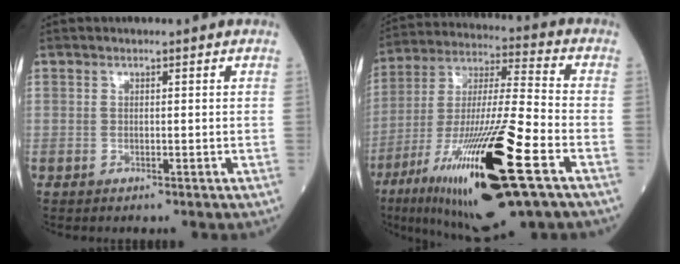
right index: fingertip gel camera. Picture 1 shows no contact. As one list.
[{"total": 25.5, "force": [-11.5, 3.0, 22.6], "torque": [-0.418, -0.046, -0.196]}]